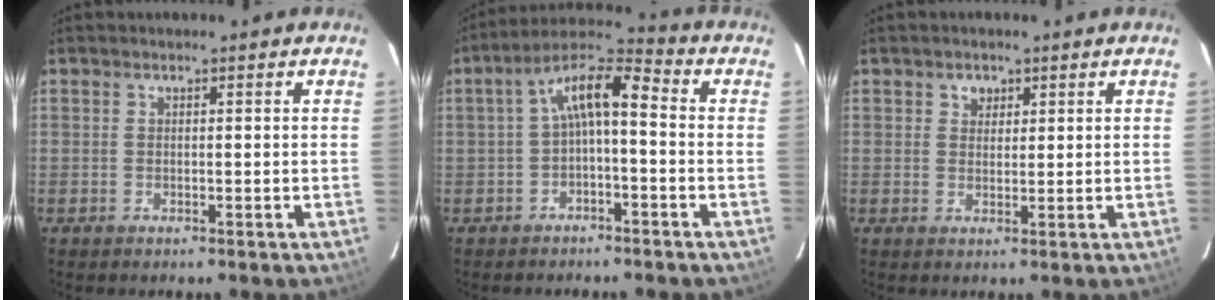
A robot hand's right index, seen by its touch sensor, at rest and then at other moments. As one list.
[{"total": 8.0, "force": [-1.2, 2.8, 7.4], "torque": [-0.147, 0.027, -0.024]}, {"total": 2.2, "force": [1.1, 1.9, 0.5], "torque": [-0.002, 0.008, 0.018]}]